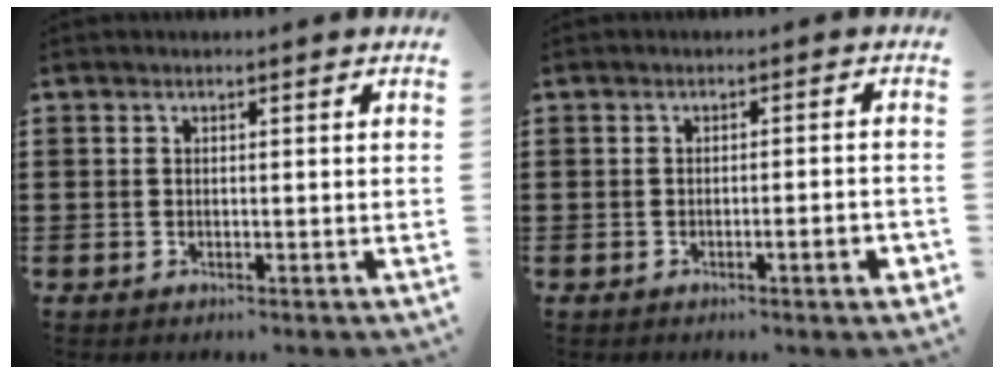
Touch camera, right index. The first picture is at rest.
{"total": 2.4, "force": [-1.1, 0.0, 2.1], "torque": [-0.033, -0.005, -0.019]}